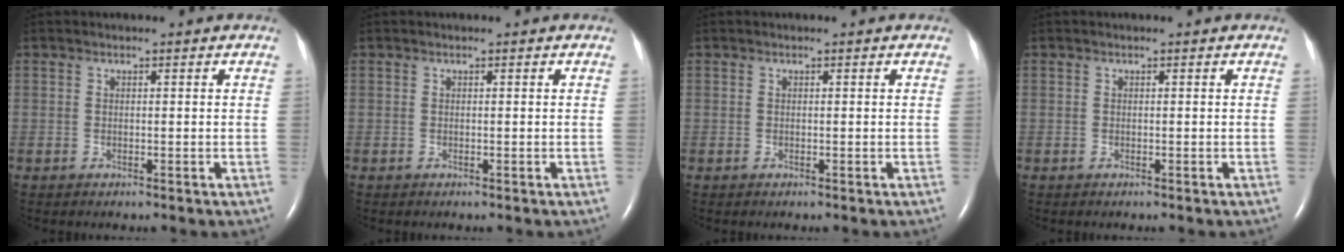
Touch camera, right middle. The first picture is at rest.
{"total": 0.0}
{"total": 0.0}
{"total": 0.0}